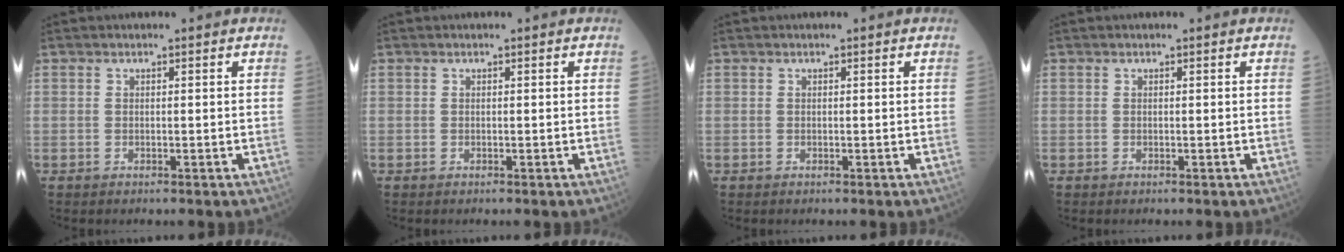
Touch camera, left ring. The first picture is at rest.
{"total": 0.0}
{"total": 0.0}
{"total": 0.0}